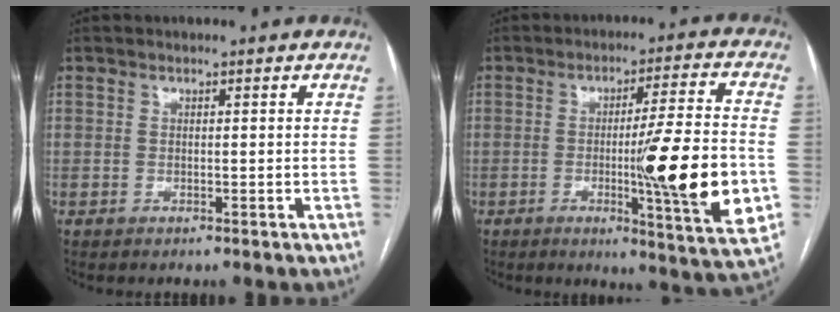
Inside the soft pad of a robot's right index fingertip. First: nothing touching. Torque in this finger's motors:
{"motor_torque": [2.08, -0.06, 1.05, 0.21]}